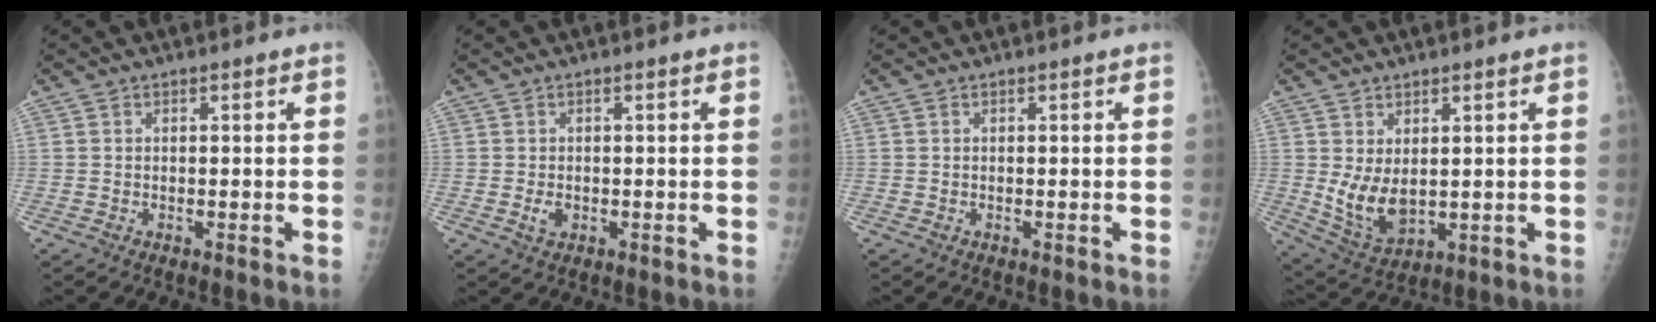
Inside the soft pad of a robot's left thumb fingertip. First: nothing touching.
{"total": 1.9, "force": [-0.4, 1.3, 1.3], "torque": [-0.023, -0.001, -0.005]}
{"total": 0.0}
{"total": 7.8, "force": [1.1, 4.4, 6.3], "torque": [-0.104, -0.023, 0.041]}